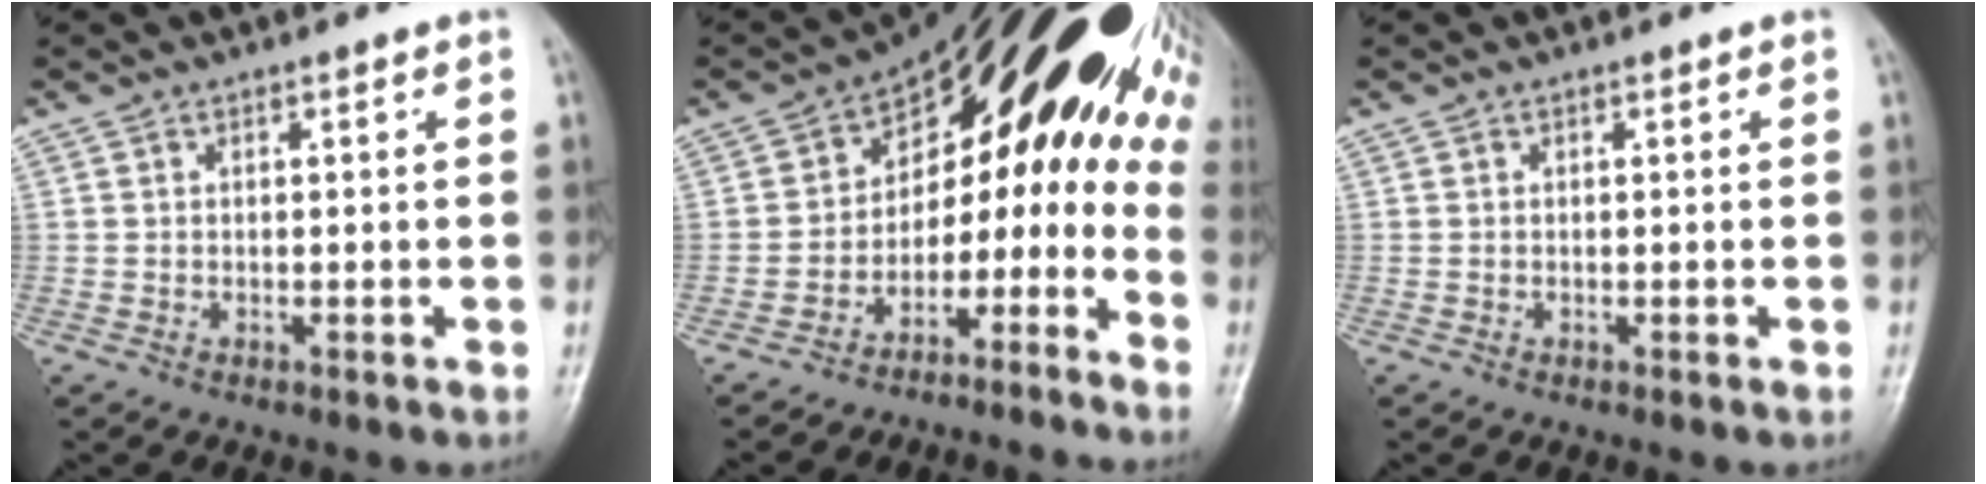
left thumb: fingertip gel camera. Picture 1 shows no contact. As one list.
[{"total": 20.7, "force": [-4.5, 13.4, 15.1], "torque": [-0.177, 0.144, -0.064]}, {"total": 0.0}]